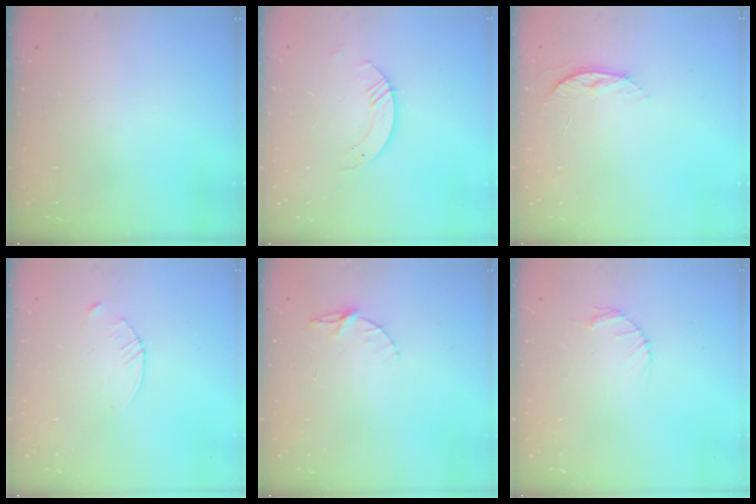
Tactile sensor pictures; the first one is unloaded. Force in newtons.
{"total": 3.8, "press": 3.8, "slide": 0.1}
{"total": 5.8, "press": 5.8, "slide": 0.6}
{"total": 2.9, "press": 2.9, "slide": 0.4}
{"total": 5.2, "press": 5.1, "slide": 0.5}
{"total": 2.7, "press": 2.7, "slide": 0.4}